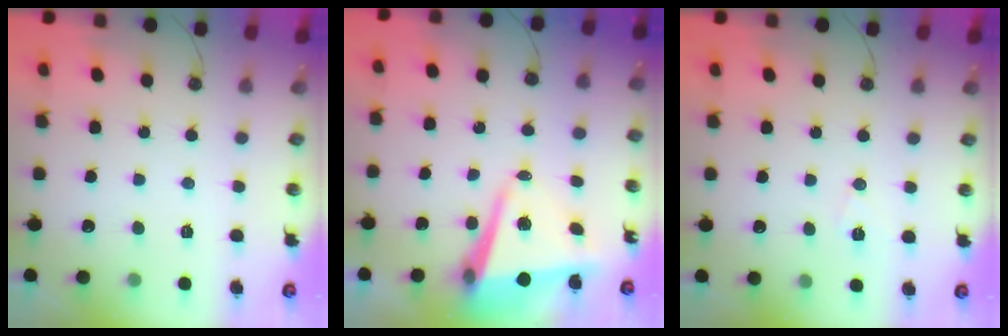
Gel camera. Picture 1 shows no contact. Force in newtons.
{"total": 8.2, "press": 8.0, "slide": 1.9}
{"total": 6.3, "press": 4.5, "slide": 4.4}